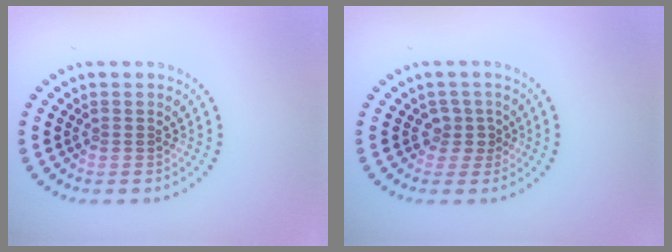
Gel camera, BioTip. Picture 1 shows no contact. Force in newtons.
{"total": 1.9, "press": 1.4, "slide": 1.2}